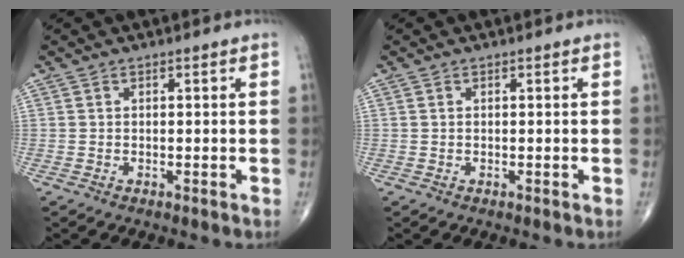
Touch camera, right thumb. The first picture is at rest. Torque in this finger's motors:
{"motor_torque": [-0.24, 0.06, 0.01, 0.14, 0.00]}